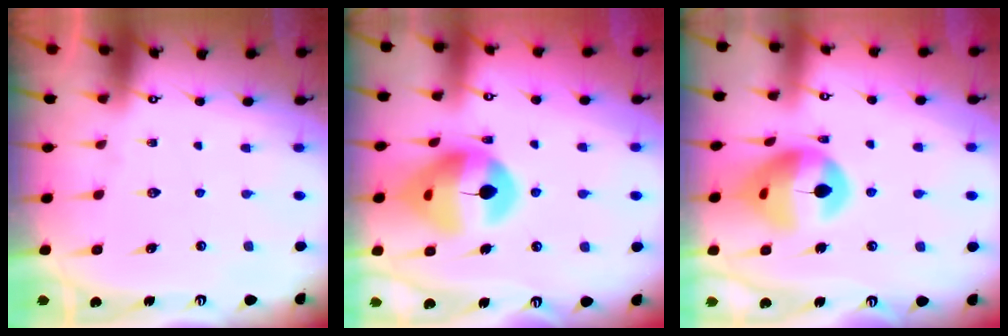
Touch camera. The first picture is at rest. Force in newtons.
{"total": 14.5, "press": 14.4, "slide": 2.0}
{"total": 14.3, "press": 14.1, "slide": 1.9}